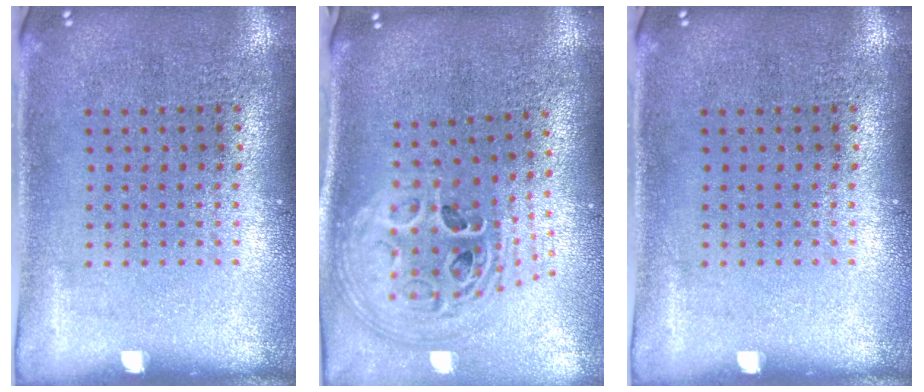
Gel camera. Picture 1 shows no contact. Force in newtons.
{"total": 3.0, "press": 2.0, "slide": 2.2}
{"total": 0.0}